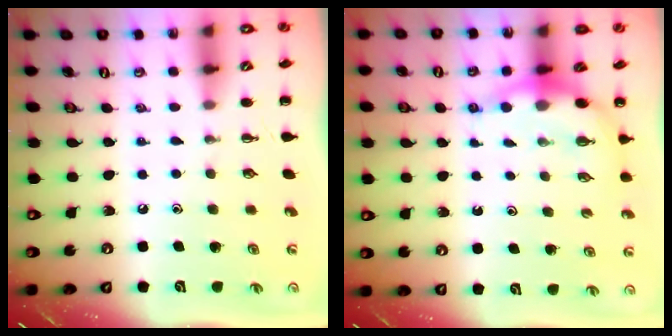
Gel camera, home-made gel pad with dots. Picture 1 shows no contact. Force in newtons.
{"total": 6.5, "press": 6.4, "slide": 1.0}